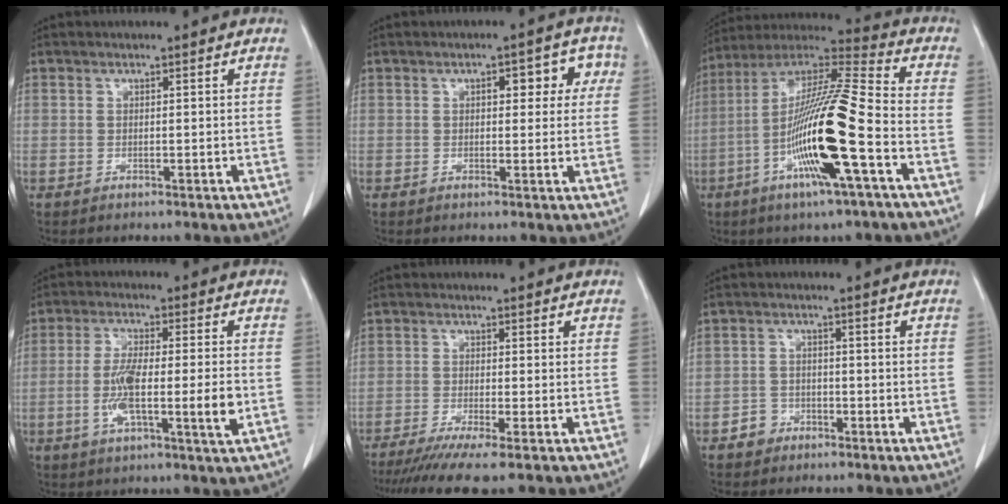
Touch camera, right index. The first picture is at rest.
{"total": 5.4, "force": [1.6, 2.7, 4.4], "torque": [-0.042, 0.021, 0.017]}
{"total": 19.4, "force": [-5.6, 0.8, 18.5], "torque": [-0.363, -0.012, -0.110]}
{"total": 10.3, "force": [-2.0, 1.2, 10.0], "torque": [-0.182, -0.002, -0.038]}
{"total": 8.3, "force": [-6.2, -0.4, 5.6], "torque": [-0.085, -0.019, -0.099]}
{"total": 3.0, "force": [-1.8, 2.4, 0.4], "torque": [-0.006, 0.011, -0.033]}